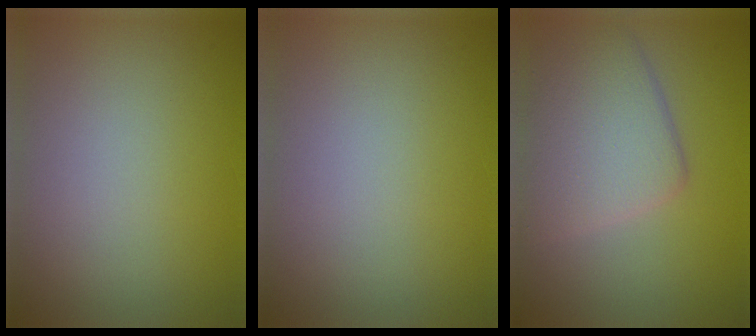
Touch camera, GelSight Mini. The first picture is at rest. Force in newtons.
{"total": 0.0}
{"total": 5.7, "press": 5.7, "slide": 0.3}